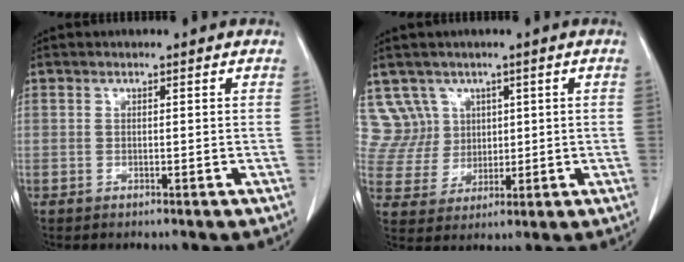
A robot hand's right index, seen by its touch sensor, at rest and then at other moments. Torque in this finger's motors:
{"motor_torque": [-0.61, 0.56, -0.35, -0.06]}